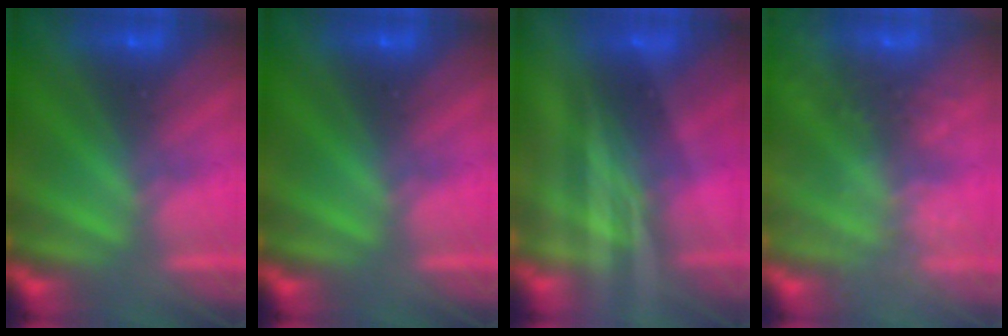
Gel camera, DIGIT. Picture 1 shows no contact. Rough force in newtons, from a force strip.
{"total": 0.0}
{"total": 2.1}
{"total": 9.1}